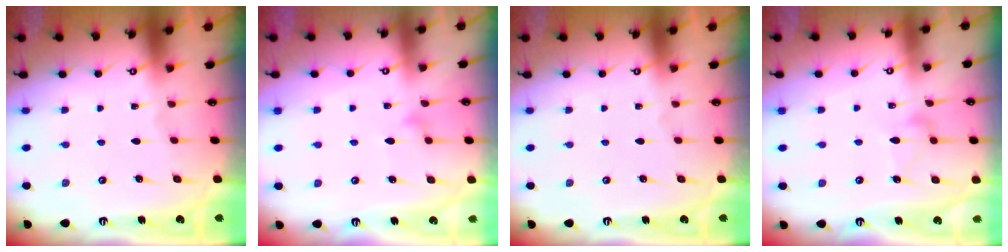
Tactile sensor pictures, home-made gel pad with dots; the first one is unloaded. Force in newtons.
{"total": 7.8, "press": 7.8, "slide": 0.6}
{"total": 0.0}
{"total": 8.5, "press": 8.5, "slide": 0.3}